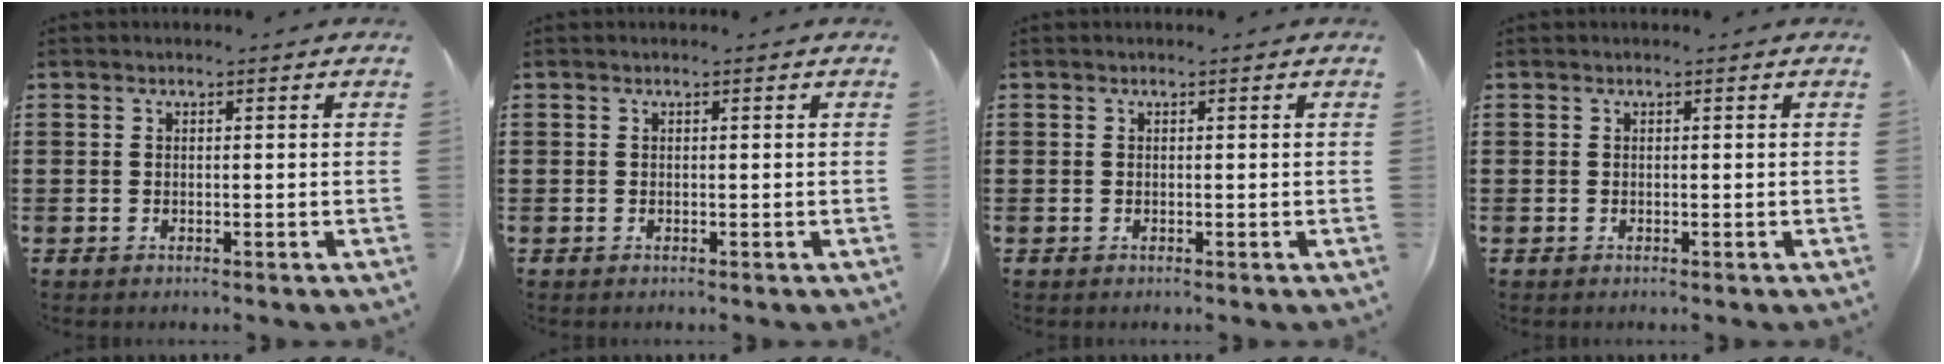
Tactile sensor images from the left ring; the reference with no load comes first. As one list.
[{"total": 0.0}, {"total": 0.0}, {"total": 0.0}]